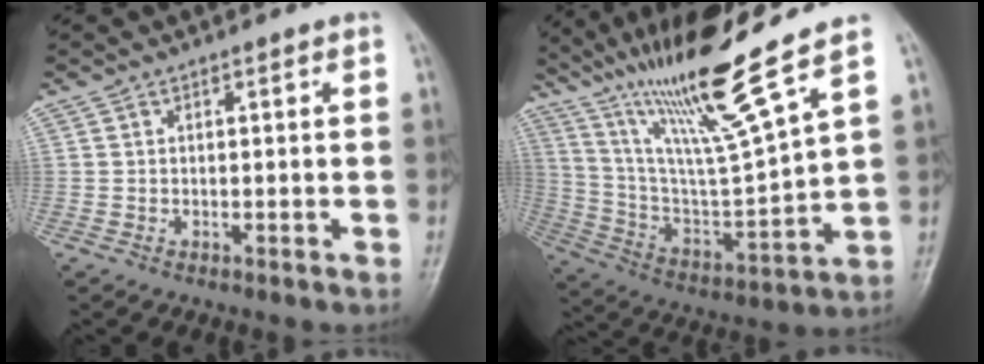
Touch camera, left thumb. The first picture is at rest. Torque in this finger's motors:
{"motor_torque": [1.62, -0.61, 1.40, -1.37, 0.38]}